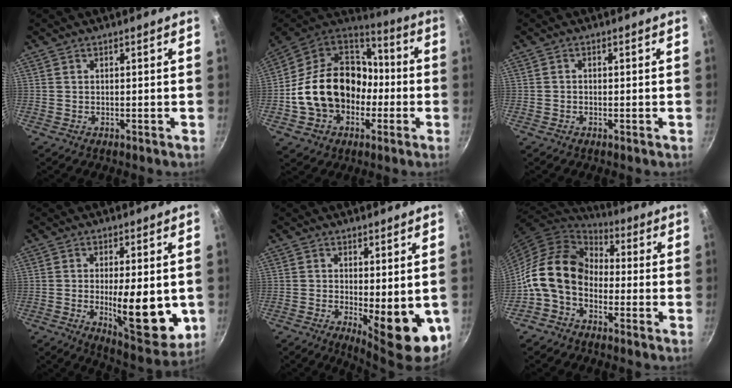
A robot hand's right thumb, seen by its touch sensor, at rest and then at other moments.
{"total": 23.7, "force": [-3.2, 18.2, 14.8], "torque": [-0.241, 0.064, -0.042]}
{"total": 0.6, "force": [-0.1, 0.4, 0.3], "torque": [-0.006, 0.003, -0.002]}
{"total": 15.4, "force": [-1.9, 5.5, 14.2], "torque": [-0.173, -0.018, -0.016]}
{"total": 10.8, "force": [-1.8, 3.8, 10.0], "torque": [-0.113, -0.009, -0.010]}
{"total": 14.2, "force": [-2.2, 10.0, 9.9], "torque": [-0.164, 0.040, -0.064]}